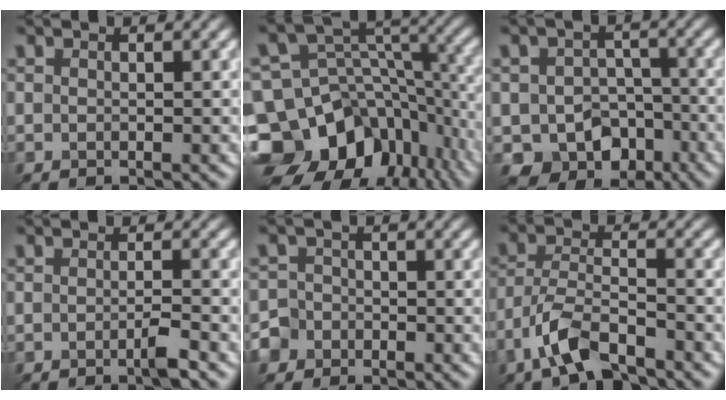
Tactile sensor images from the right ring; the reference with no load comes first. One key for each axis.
{"total": 14.0, "fx": -8.6, "fy": 9.7, "fz": 5.4, "tx": -0.154, "ty": 0.019, "tz": -0.114}
{"total": 5.6, "fx": -3.5, "fy": 4.2, "fz": 1.2, "tx": -0.015, "ty": -0.002, "tz": -0.028}
{"total": 1.5, "fx": -1.3, "fy": -0.5, "fz": 0.7, "tx": -0.020, "ty": 0.002, "tz": -0.015}
{"total": 2.9, "fx": -2.3, "fy": 1.5, "fz": -0.9, "tx": 0.011, "ty": 0.001, "tz": -0.033}
{"total": 4.4, "fx": -3.8, "fy": 0.8, "fz": 1.9, "tx": -0.059, "ty": 0.007, "tz": -0.064}